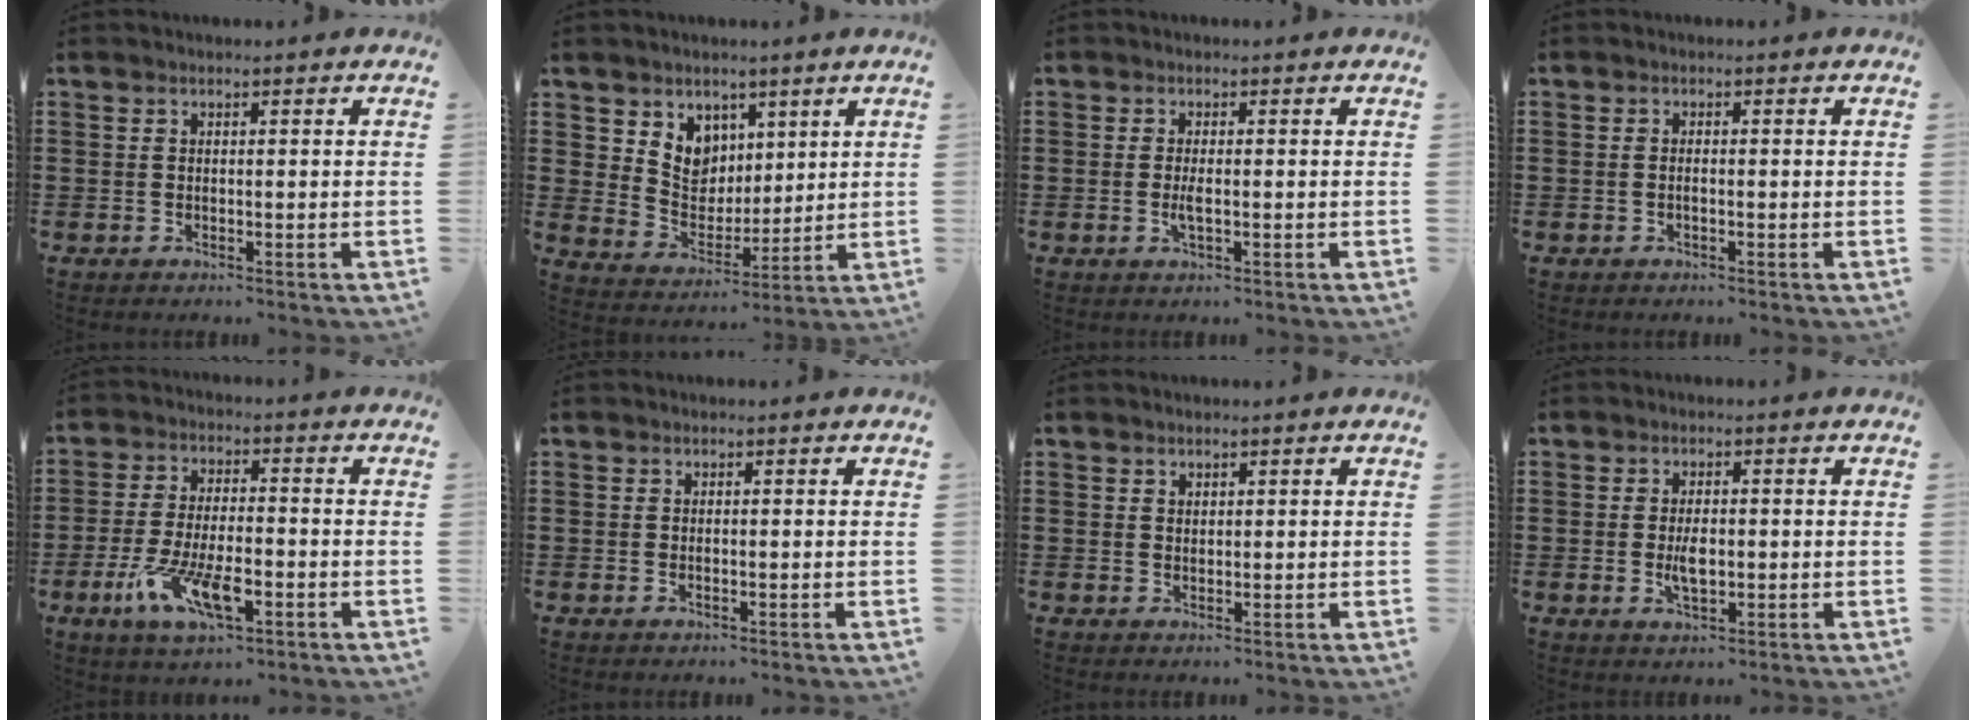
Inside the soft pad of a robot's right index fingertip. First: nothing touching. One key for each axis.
{"total": 6.4, "fx": 3.7, "fy": 5.2, "fz": 0.4, "tx": -0.037, "ty": -0.016, "tz": 0.070}
{"total": 2.1, "fx": -0.4, "fy": 0.6, "fz": 2.0, "tx": -0.044, "ty": -0.004, "tz": -0.009}
{"total": 0.7, "fx": -0.2, "fy": 0.1, "fz": 0.6, "tx": -0.013, "ty": -0.004, "tz": -0.004}
{"total": 9.7, "fx": -4.3, "fy": 3.6, "fz": 7.9, "tx": -0.170, "ty": -0.008, "tz": -0.077}
{"total": 0.5, "fx": -0.1, "fy": 0.2, "fz": 0.5, "tx": -0.011, "ty": -0.002, "tz": -0.001}
{"total": 1.1, "fx": 0.9, "fy": 0.6, "fz": 0.1, "tx": -0.004, "ty": 0.002, "tz": 0.017}
{"total": 3.8, "fx": -0.4, "fy": 1.7, "fz": 3.3, "tx": -0.069, "ty": 0.000, "tz": -0.009}